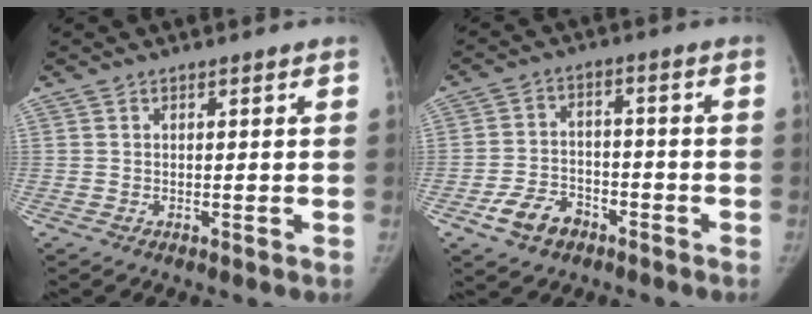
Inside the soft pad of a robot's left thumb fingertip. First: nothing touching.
{"total": 7.7, "force": [-4.5, 5.1, 3.6], "torque": [-0.053, 0.028, -0.078]}